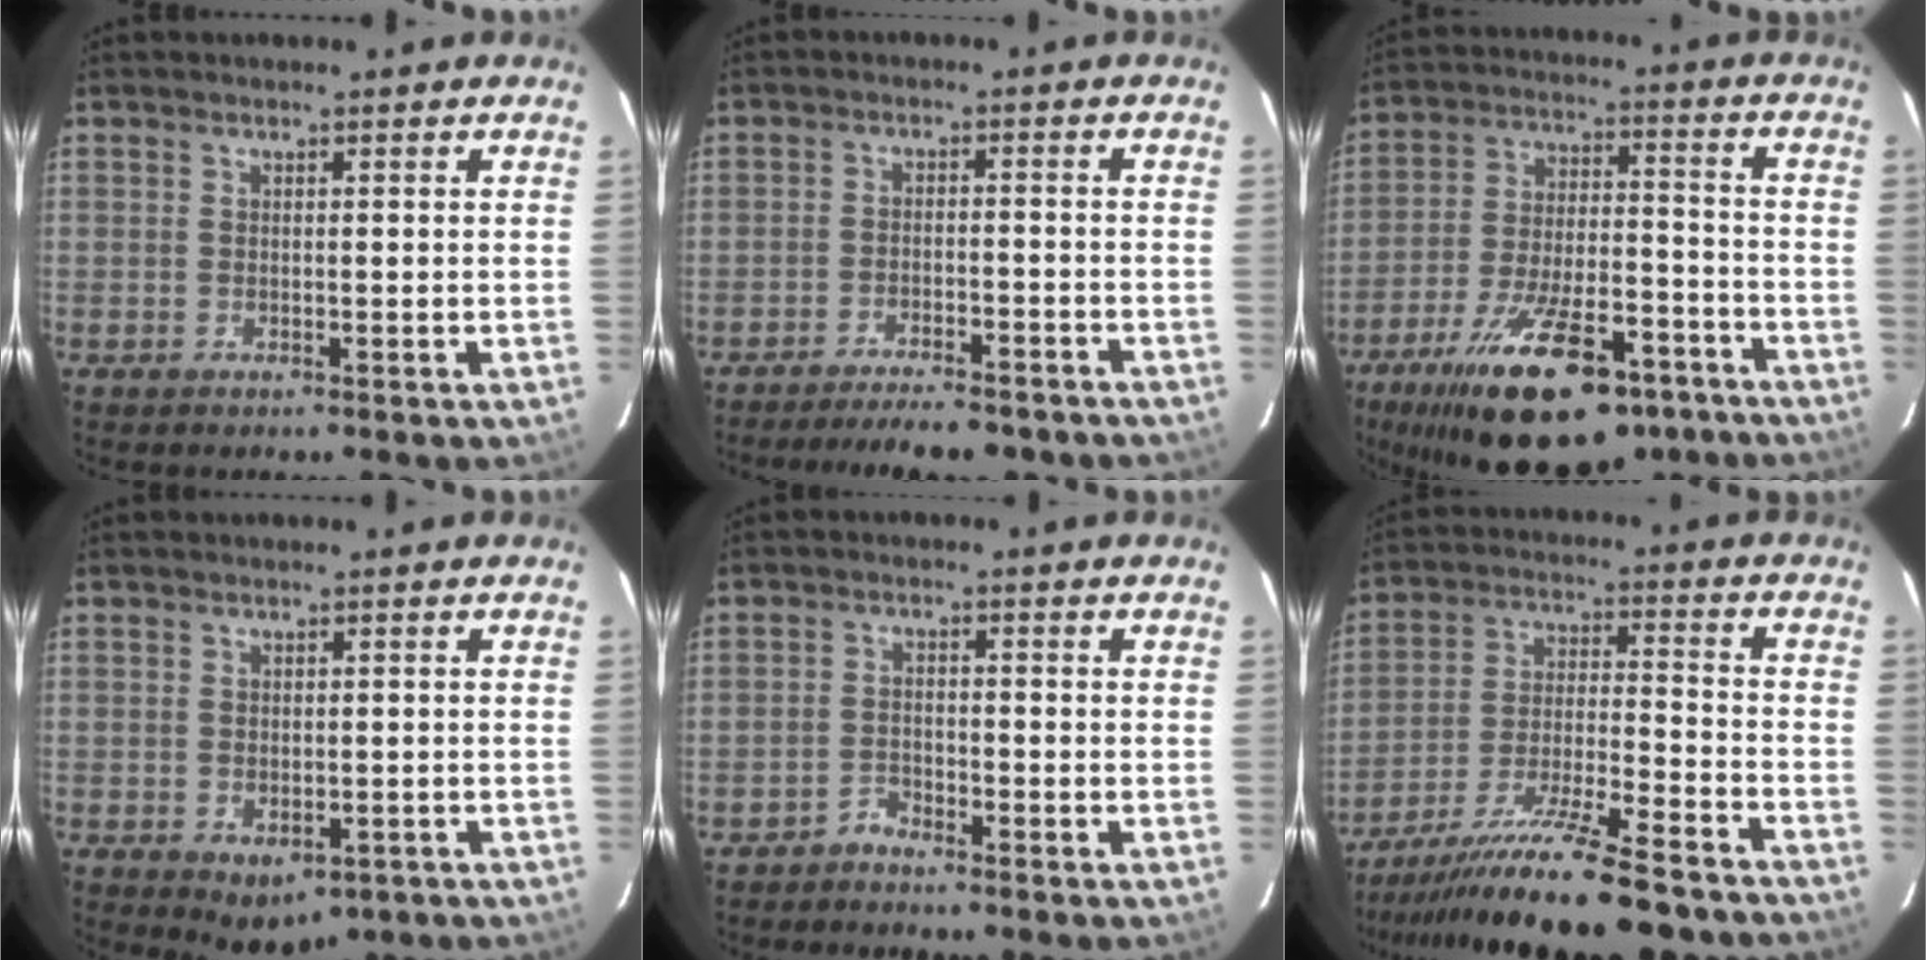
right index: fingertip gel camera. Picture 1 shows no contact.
{"total": 14.0, "force": [-12.2, 3.2, 6.1], "torque": [-0.122, -0.012, -0.160]}
{"total": 25.2, "force": [-17.4, 9.5, 15.5], "torque": [-0.276, -0.020, -0.254]}
{"total": 4.5, "force": [-1.5, 3.4, 2.6], "torque": [-0.042, -0.007, -0.008]}
{"total": 2.0, "force": [-1.9, 0.4, 0.0], "torque": [0.001, 0.004, -0.039]}
{"total": 21.1, "force": [-18.0, 2.1, 10.9], "torque": [-0.210, -0.049, -0.285]}